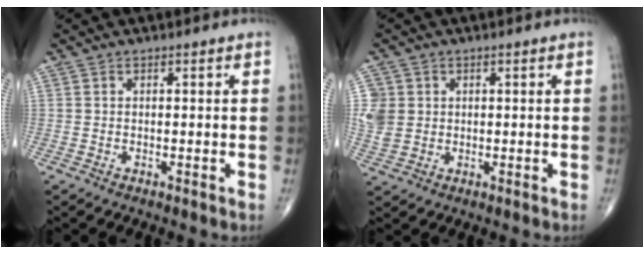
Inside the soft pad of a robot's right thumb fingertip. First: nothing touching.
{"total": 7.6, "force": [1.1, 6.9, 3.1], "torque": [-0.075, 0.008, 0.033]}